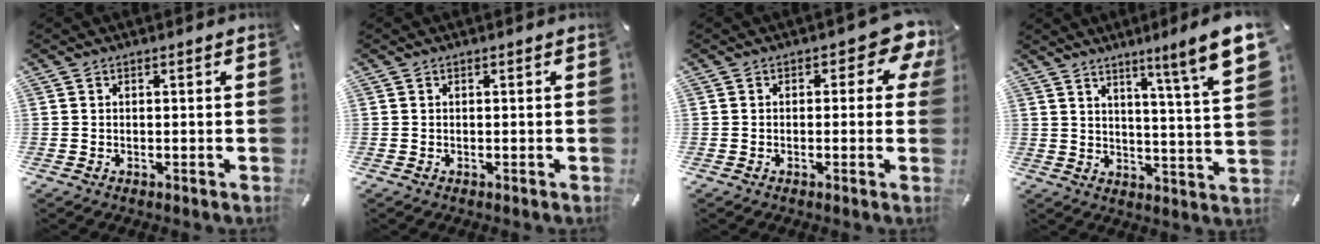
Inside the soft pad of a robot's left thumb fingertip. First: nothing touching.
{"total": 0.0}
{"total": 6.3, "force": [2.1, 3.4, 4.9], "torque": [-0.057, -0.008, 0.030]}
{"total": 11.0, "force": [7.7, -0.4, 7.9], "torque": [-0.115, -0.063, 0.114]}